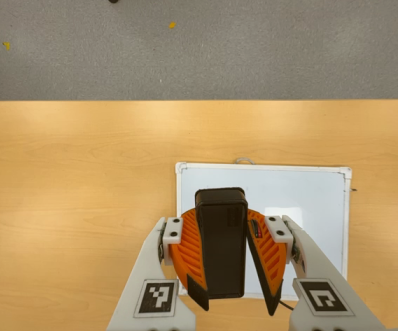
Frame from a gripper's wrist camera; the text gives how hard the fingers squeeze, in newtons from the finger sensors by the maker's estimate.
{"total": 10.5, "left": 10.5, "right": 10.4}